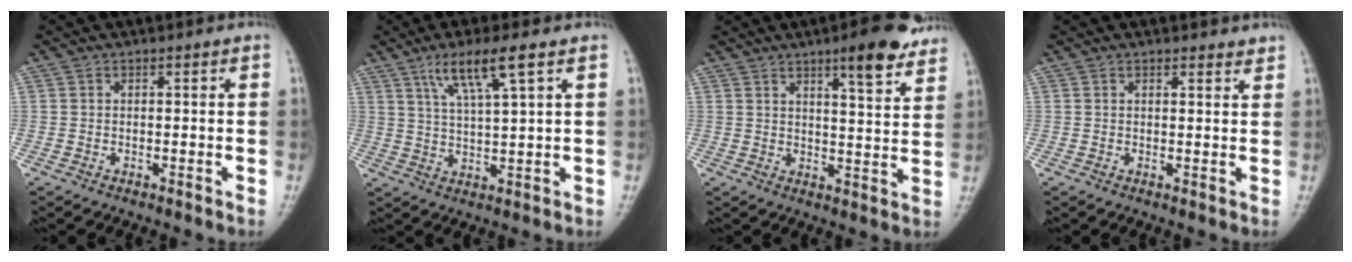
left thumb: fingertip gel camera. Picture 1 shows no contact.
{"total": 8.4, "force": [4.6, 0.8, 7.1], "torque": [-0.140, -0.015, 0.090]}
{"total": 10.3, "force": [6.9, 2.2, 7.4], "torque": [-0.080, -0.038, 0.091]}
{"total": 1.9, "force": [1.8, 0.5, 0.6], "torque": [0.003, -0.009, 0.022]}